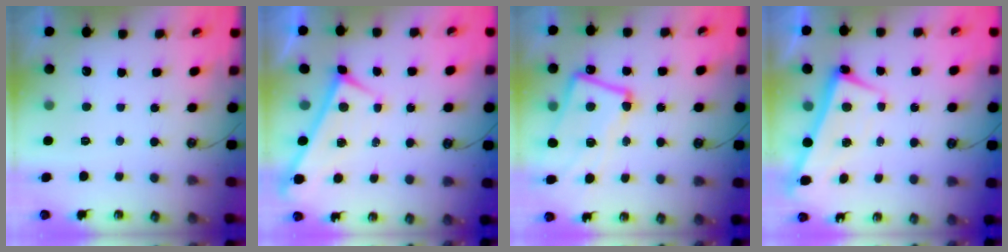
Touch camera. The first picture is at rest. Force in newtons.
{"total": 0.0}
{"total": 8.5, "press": 8.4, "slide": 1.6}
{"total": 2.7, "press": 2.6, "slide": 0.6}